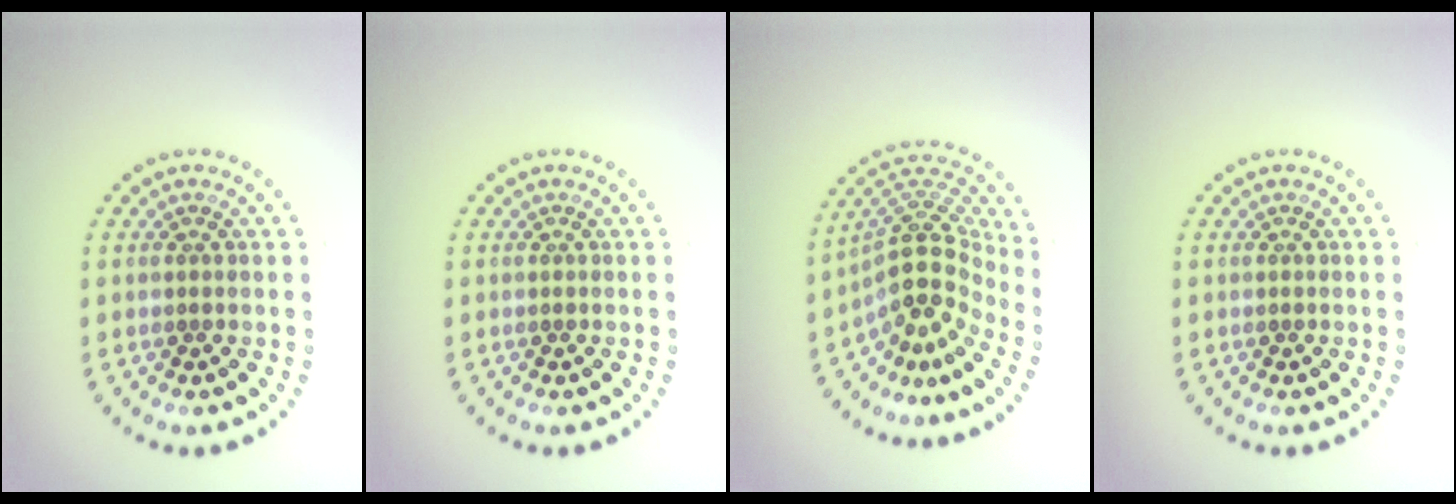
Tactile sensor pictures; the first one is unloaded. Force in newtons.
{"total": 0.0}
{"total": 5.1, "press": 3.8, "slide": 3.4}
{"total": 0.0}